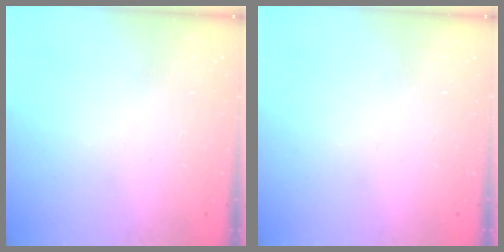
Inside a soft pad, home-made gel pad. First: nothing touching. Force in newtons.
{"total": 0.0}